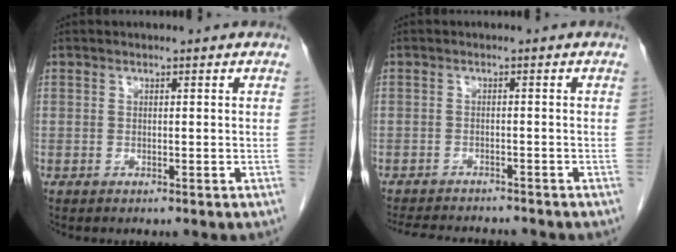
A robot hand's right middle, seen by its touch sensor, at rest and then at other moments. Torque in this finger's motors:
{"motor_torque": [0.09, -0.09, 0.00, 0.00]}